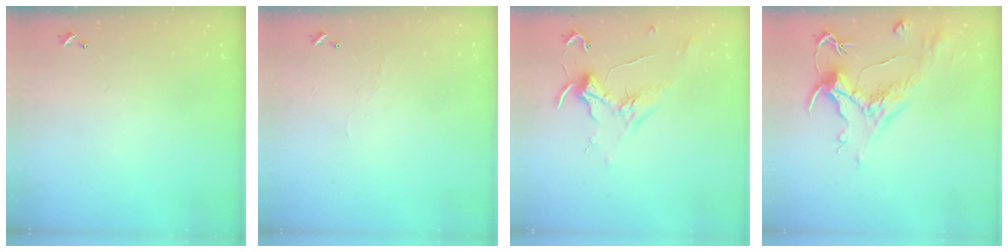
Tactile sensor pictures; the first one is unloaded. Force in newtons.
{"total": 0.9, "press": 0.7, "slide": 0.6}
{"total": 0.7, "press": 0.3, "slide": 0.7}
{"total": 1.5, "press": 0.5, "slide": 1.4}